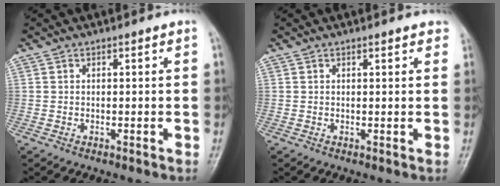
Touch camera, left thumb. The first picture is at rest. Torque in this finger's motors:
{"motor_torque": [-0.02, -0.05, -0.08, -0.09, 0.04]}